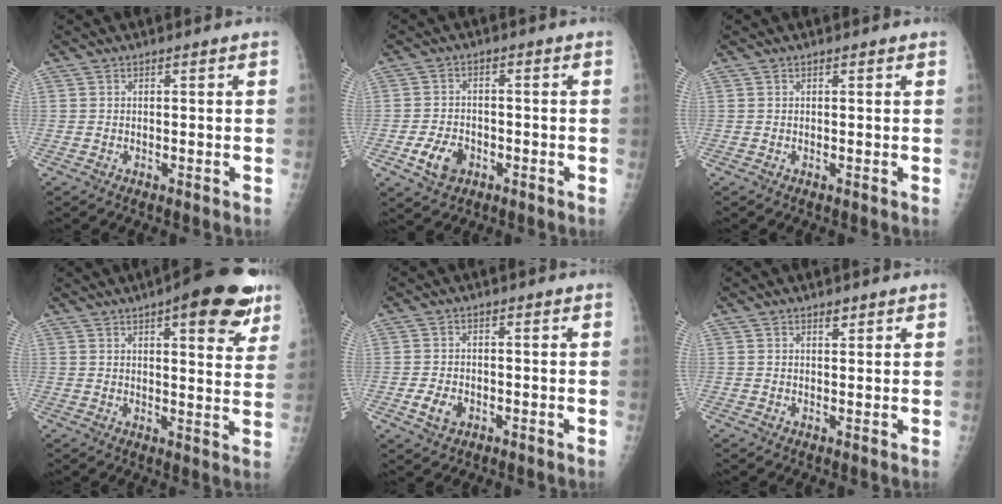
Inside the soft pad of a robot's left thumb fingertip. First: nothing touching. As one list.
[{"total": 5.7, "force": [-2.6, 4.1, 3.1], "torque": [-0.044, 0.012, -0.041]}, {"total": 0.0}, {"total": 15.6, "force": [8.6, 5.1, 12.0], "torque": [-0.119, -0.030, 0.107]}, {"total": 3.4, "force": [-1.3, 2.4, 2.0], "torque": [-0.029, 0.003, -0.018]}, {"total": 1.2, "force": [0.9, 0.5, 0.6], "torque": [0.002, -0.006, 0.014]}]